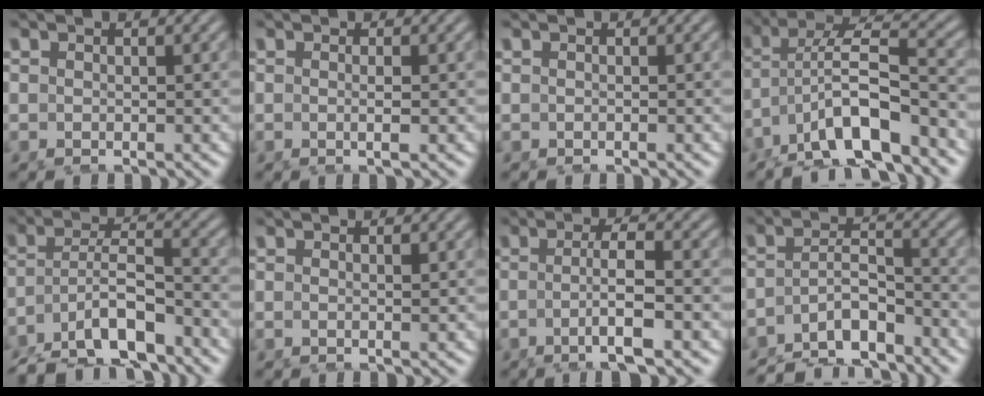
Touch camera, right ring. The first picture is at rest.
{"total": 1.2, "force": [-0.2, -0.6, 1.0], "torque": [-0.015, 0.001, -0.003]}
{"total": 0.0}
{"total": 6.8, "force": [-0.1, 4.2, 5.3], "torque": [-0.116, -0.015, 0.004]}
{"total": 7.4, "force": [-4.5, 4.0, 4.1], "torque": [-0.085, -0.031, -0.064]}
{"total": 0.7, "force": [0.1, -0.5, 0.5], "torque": [-0.005, -0.002, 0.003]}
{"total": 3.9, "force": [-1.2, -0.3, 3.7], "torque": [-0.057, -0.005, -0.016]}
{"total": 8.0, "force": [-6.5, 3.6, 2.8], "torque": [-0.046, -0.026, -0.103]}